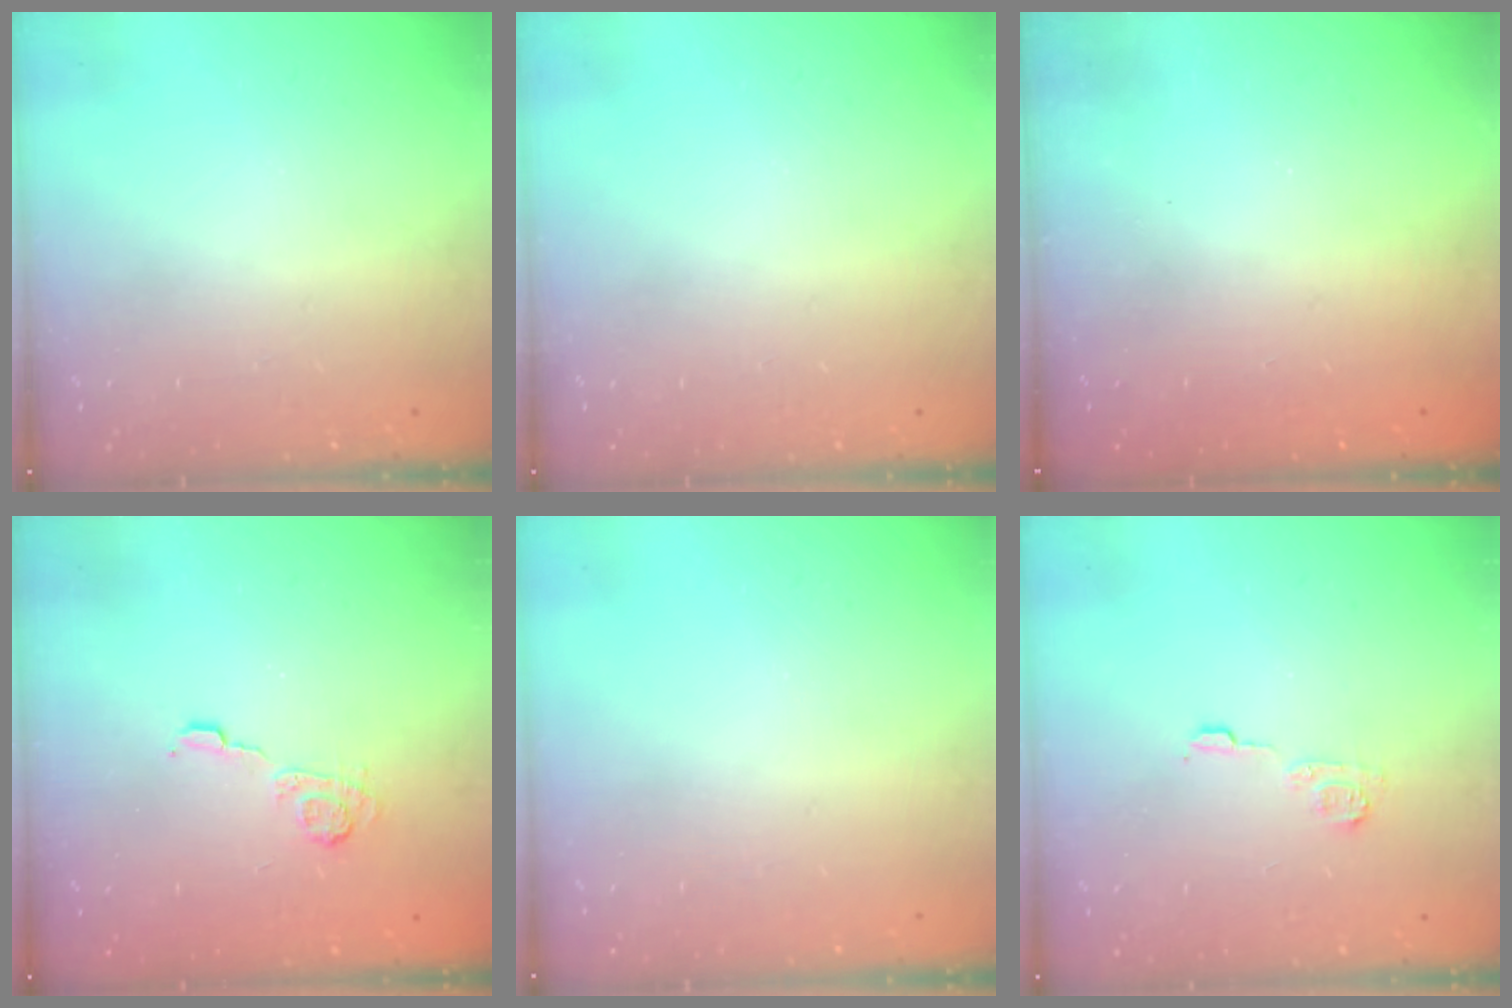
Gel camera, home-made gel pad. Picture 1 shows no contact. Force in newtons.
{"total": 0.0}
{"total": 2.6, "press": 2.4, "slide": 0.8}
{"total": 5.2, "press": 5.2, "slide": 0.4}
{"total": 0.0}
{"total": 6.0, "press": 6.0, "slide": 0.4}